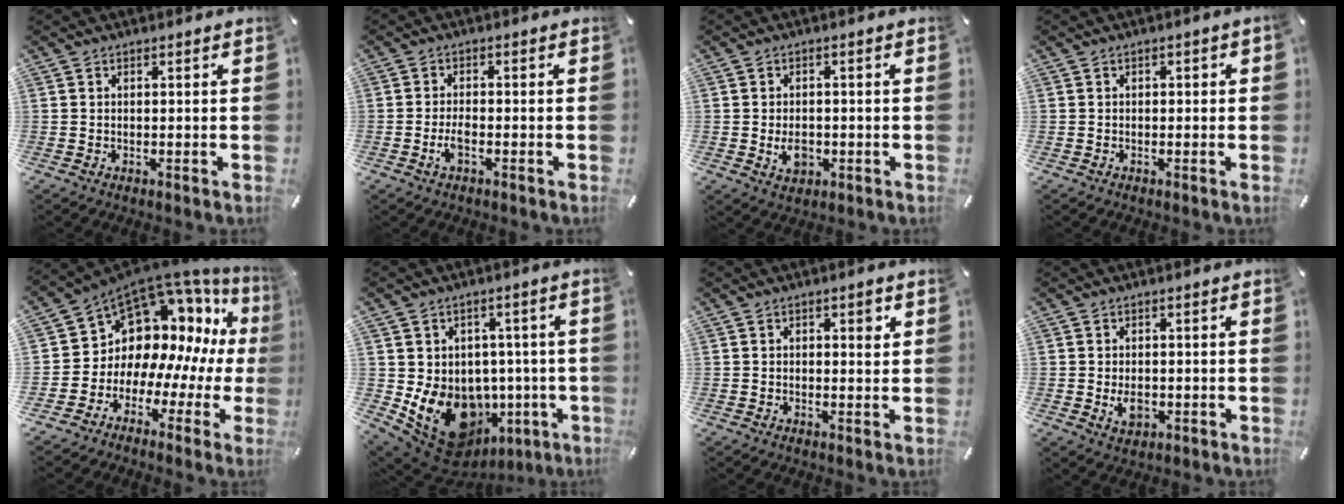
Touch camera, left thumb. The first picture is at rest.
{"total": 3.3, "force": [-1.6, 1.4, 2.6], "torque": [-0.057, 0.004, -0.031]}
{"total": 5.0, "force": [-1.2, 3.7, 3.2], "torque": [-0.060, -0.001, -0.022]}
{"total": 1.1, "force": [-0.6, 0.7, 0.5], "torque": [-0.010, 0.004, -0.014]}
{"total": 13.0, "force": [6.9, 9.7, 5.4], "torque": [-0.092, -0.094, 0.137]}
{"total": 14.9, "force": [-5.0, 11.5, 8.0], "torque": [-0.130, 0.001, -0.069]}
{"total": 2.7, "force": [0.7, 1.5, 2.1], "torque": [-0.020, 0.001, 0.004]}
{"total": 4.4, "force": [-1.0, 3.1, 2.9], "torque": [-0.055, -0.003, -0.020]}